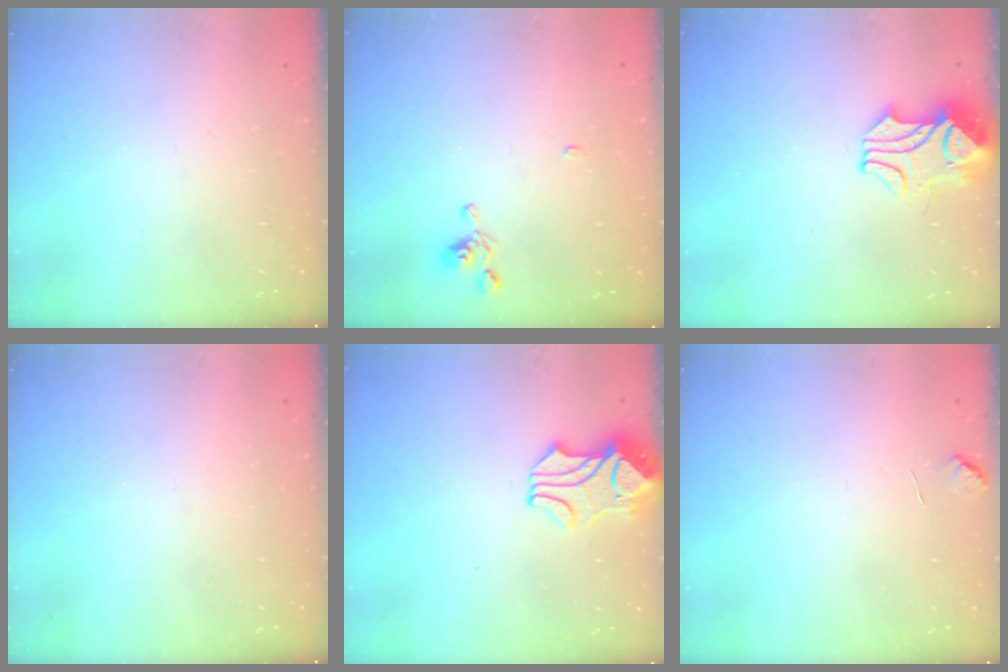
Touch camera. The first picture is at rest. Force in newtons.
{"total": 2.2, "press": 2.2, "slide": 0.2}
{"total": 4.3, "press": 4.1, "slide": 1.3}
{"total": 0.0}
{"total": 2.4, "press": 2.1, "slide": 1.2}
{"total": 0.8, "press": 0.4, "slide": 0.7}